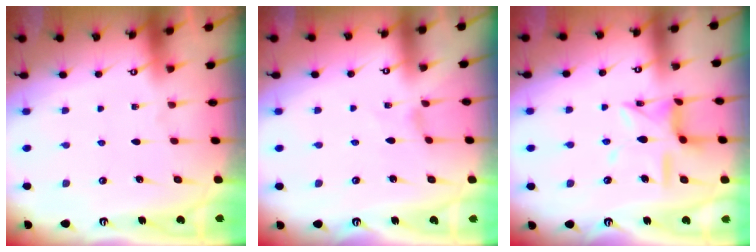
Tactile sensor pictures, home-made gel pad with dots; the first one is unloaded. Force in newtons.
{"total": 0.5, "press": 0.5, "slide": 0.2}
{"total": 11.3, "press": 11.3, "slide": 0.8}